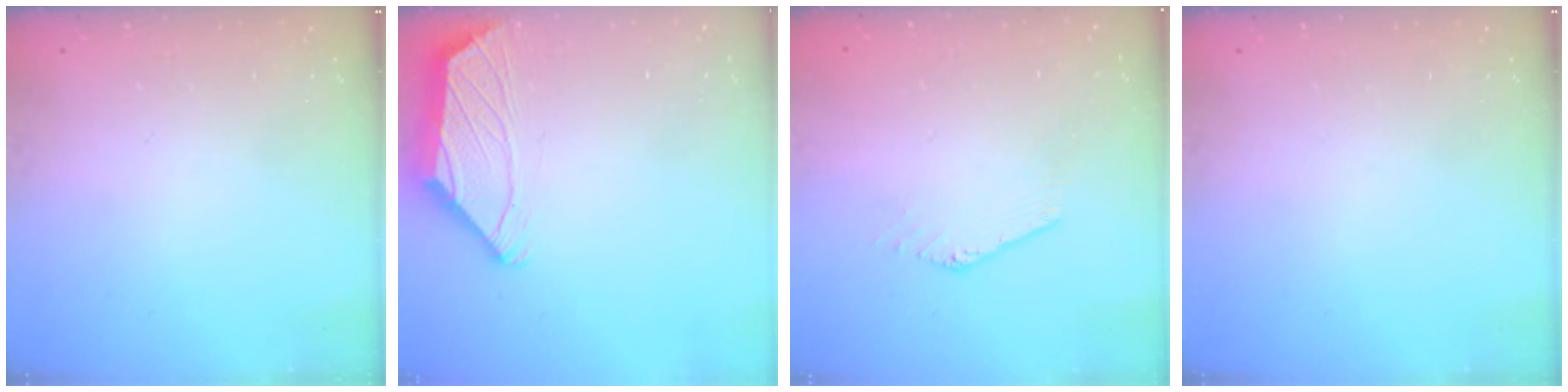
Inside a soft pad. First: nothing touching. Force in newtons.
{"total": 1.7, "press": 1.5, "slide": 0.7}
{"total": 0.5, "press": 0.4, "slide": 0.4}
{"total": 0.0}